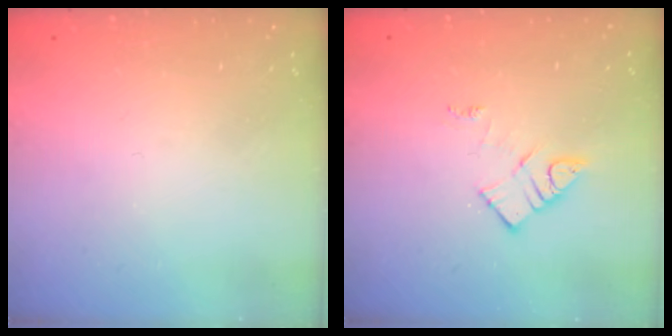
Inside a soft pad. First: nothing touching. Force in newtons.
{"total": 8.2, "press": 8.2, "slide": 0.5}